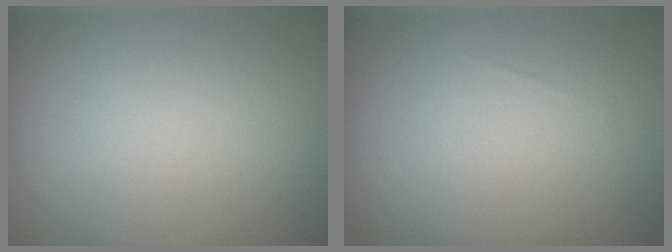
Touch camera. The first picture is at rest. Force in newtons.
{"total": 0.0}